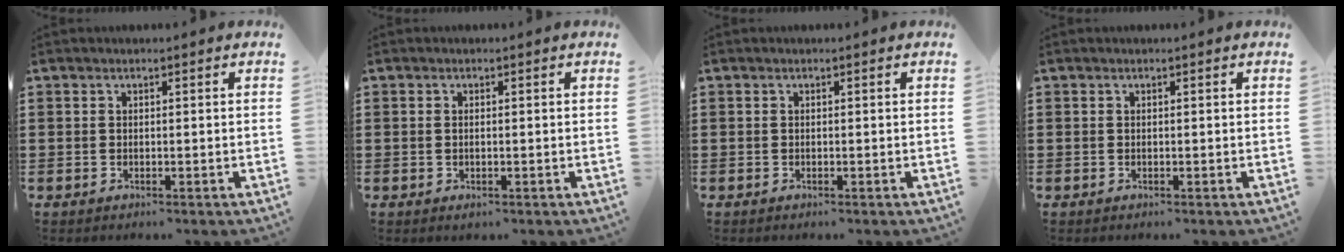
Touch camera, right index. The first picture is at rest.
{"total": 0.6, "force": [-0.1, 0.2, 0.6], "torque": [-0.013, -0.004, -0.001]}
{"total": 0.0}
{"total": 0.0}